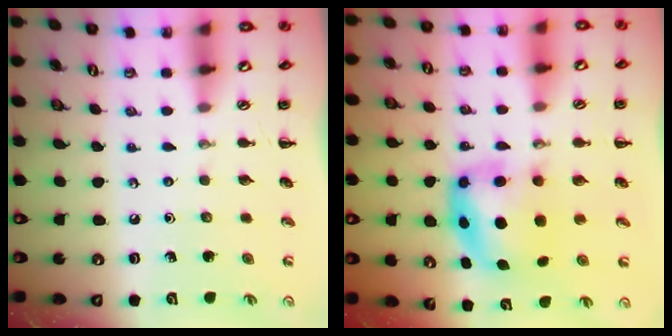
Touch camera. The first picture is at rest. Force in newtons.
{"total": 5.7, "press": 5.6, "slide": 1.2}